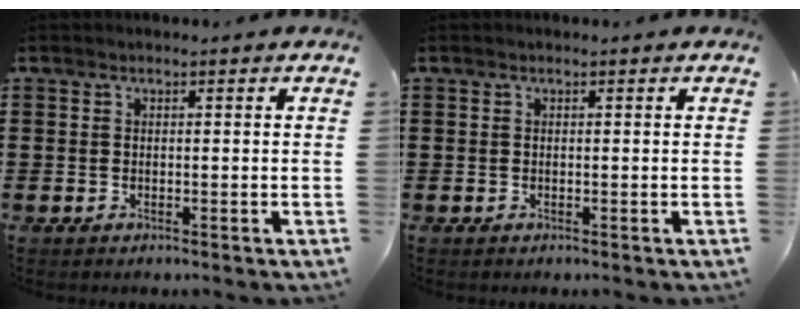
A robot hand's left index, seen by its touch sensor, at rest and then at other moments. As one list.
[{"total": 0.0}]